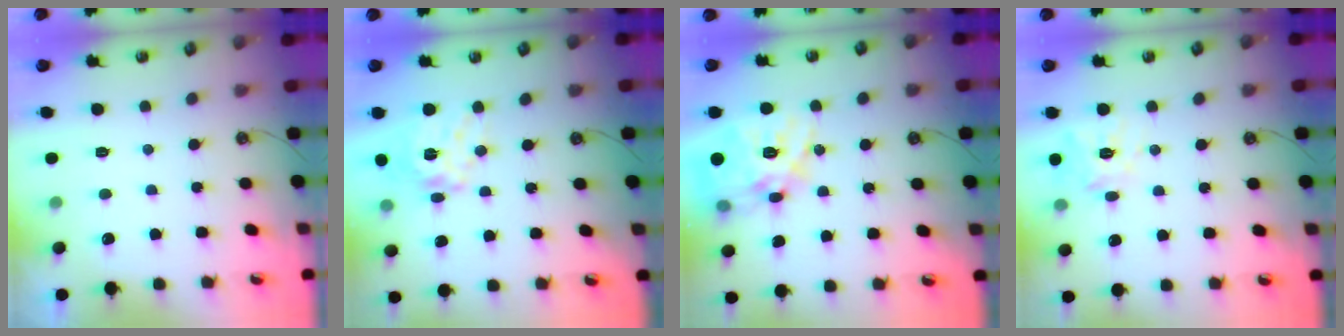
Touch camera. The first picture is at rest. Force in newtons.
{"total": 13.9, "press": 13.9, "slide": 1.4}
{"total": 21.8, "press": 21.5, "slide": 3.3}
{"total": 11.4, "press": 11.3, "slide": 0.9}